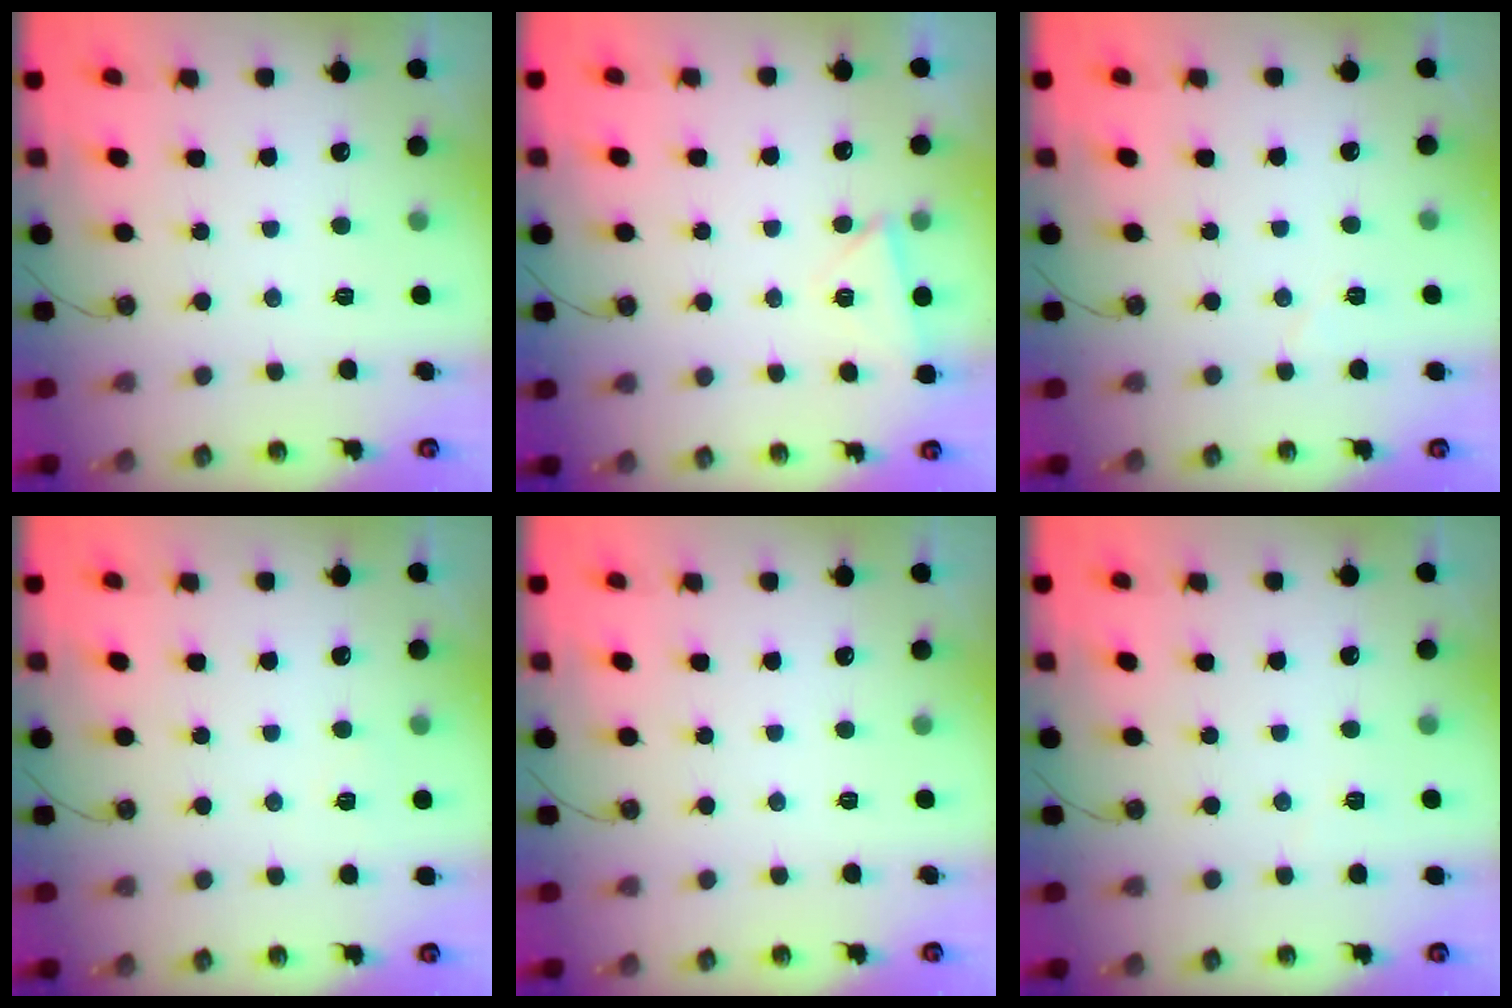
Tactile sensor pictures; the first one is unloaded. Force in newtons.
{"total": 3.4, "press": 3.3, "slide": 0.8}
{"total": 3.8, "press": 3.4, "slide": 1.7}
{"total": 4.0, "press": 3.3, "slide": 2.4}
{"total": 0.0}
{"total": 2.9, "press": 1.5, "slide": 2.5}